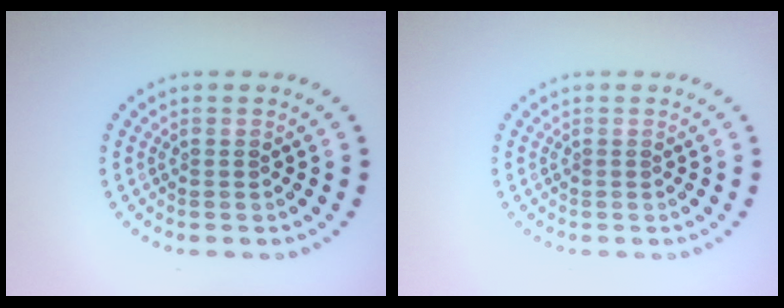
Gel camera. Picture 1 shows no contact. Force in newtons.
{"total": 0.0}